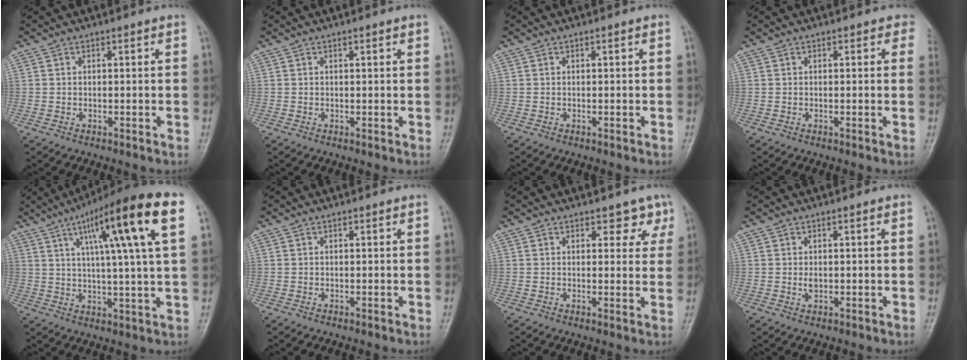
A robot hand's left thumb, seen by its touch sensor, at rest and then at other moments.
{"total": 0.8, "force": [0.5, 0.1, 0.7], "torque": [-0.009, 0.000, 0.005]}
{"total": 0.0}
{"total": 1.9, "force": [1.1, 1.3, 1.0], "torque": [0.017, -0.001, -0.001]}
{"total": 18.8, "force": [7.5, 1.9, 17.1], "torque": [-0.256, 0.003, 0.106]}
{"total": 0.0}
{"total": 3.8, "force": [2.4, 2.3, 1.7], "torque": [0.012, -0.011, 0.027]}
{"total": 1.2, "force": [0.0, 0.9, 0.9], "torque": [-0.009, 0.000, 0.001]}